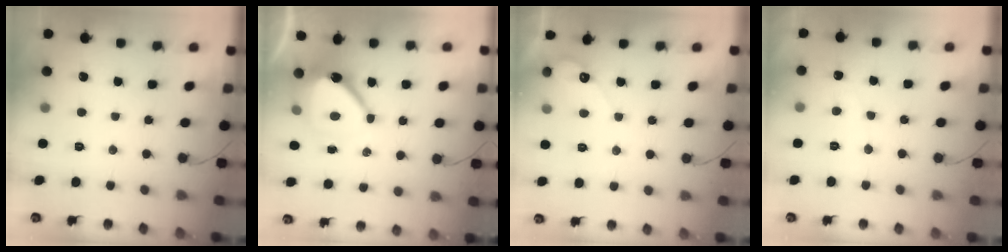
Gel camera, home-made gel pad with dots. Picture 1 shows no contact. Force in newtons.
{"total": 9.9, "press": 9.8, "slide": 0.8}
{"total": 4.5, "press": 4.5, "slide": 0.2}
{"total": 2.3, "press": 2.3, "slide": 0.1}